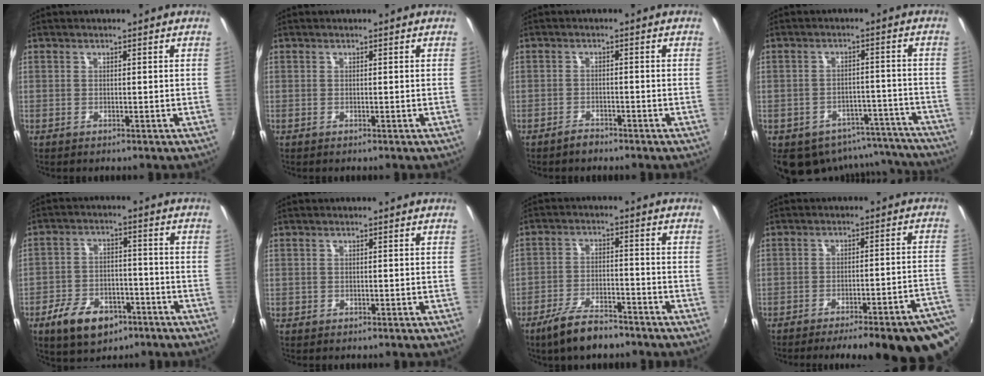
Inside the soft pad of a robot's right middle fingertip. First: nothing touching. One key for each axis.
{"total": 0.0}
{"total": 1.9, "fx": -1.8, "fy": 0.6, "fz": 0.4, "tx": -0.013, "ty": 0.002, "tz": -0.030}
{"total": 15.4, "fx": -12.5, "fy": 7.6, "fz": 4.7, "tx": -0.096, "ty": 0.022, "tz": -0.139}
{"total": 11.2, "fx": -6.6, "fy": 6.5, "fz": 6.2, "tx": -0.144, "ty": 0.002, "tz": -0.104}
{"total": 0.5, "fx": -0.2, "fy": 0.5, "fz": 0.0, "tx": 0.000, "ty": -0.003, "tz": -0.004}
{"total": 8.9, "fx": -6.9, "fy": 2.6, "fz": 4.9, "tx": -0.111, "ty": -0.008, "tz": -0.119}
{"total": 22.2, "fx": -17.9, "fy": 3.4, "fz": 12.6, "tx": -0.145, "ty": -0.009, "tz": -0.222}